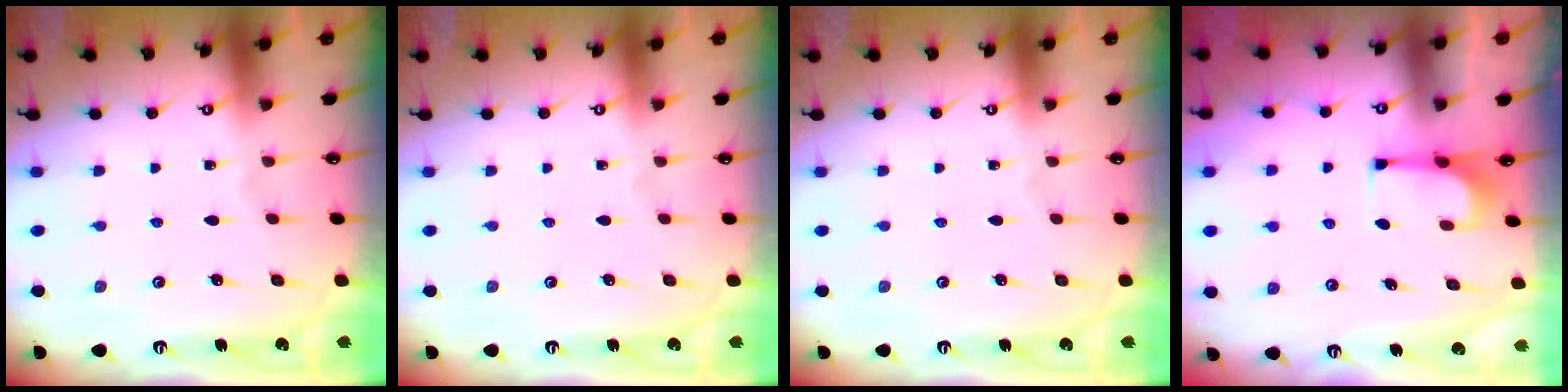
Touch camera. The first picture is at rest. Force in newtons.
{"total": 0.0}
{"total": 0.0}
{"total": 2.1, "press": 1.9, "slide": 0.8}